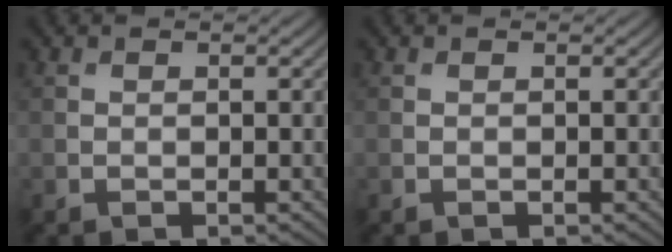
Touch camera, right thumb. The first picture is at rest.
{"total": 0.0}